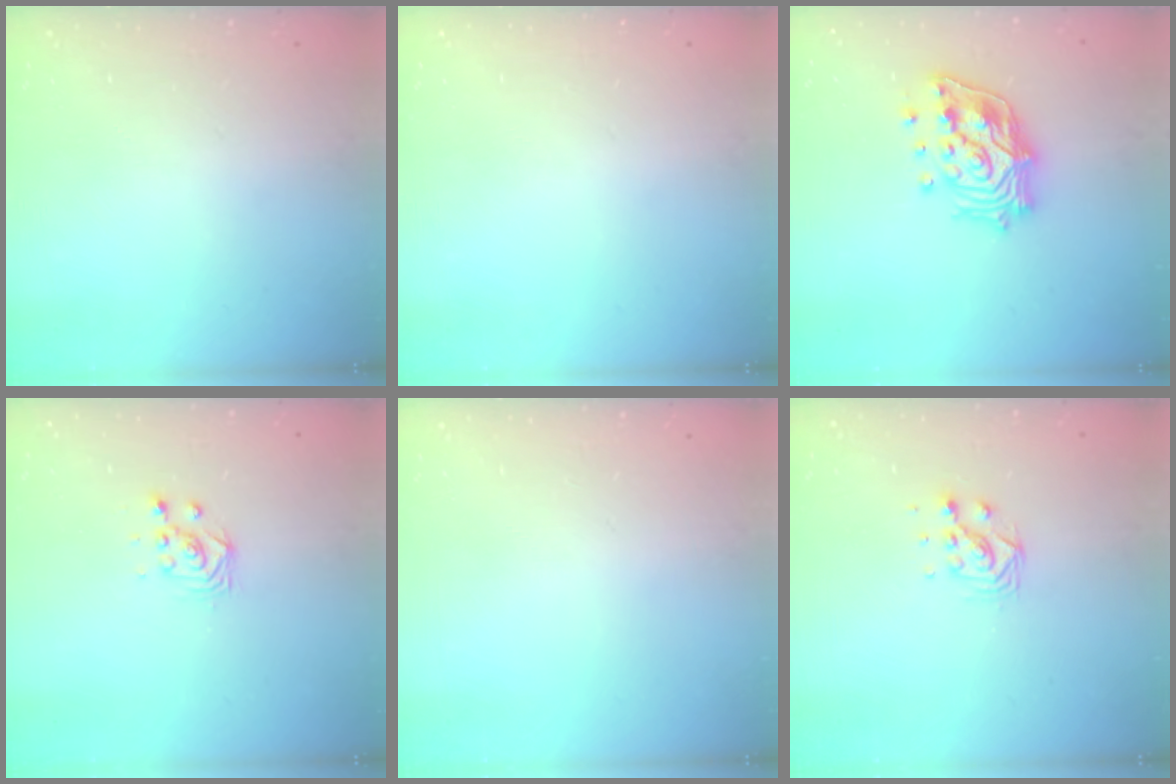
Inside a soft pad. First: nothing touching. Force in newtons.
{"total": 0.0}
{"total": 17.6, "press": 17.4, "slide": 2.6}
{"total": 2.9, "press": 2.9, "slide": 0.4}
{"total": 0.0}
{"total": 6.8, "press": 6.8, "slide": 0.4}